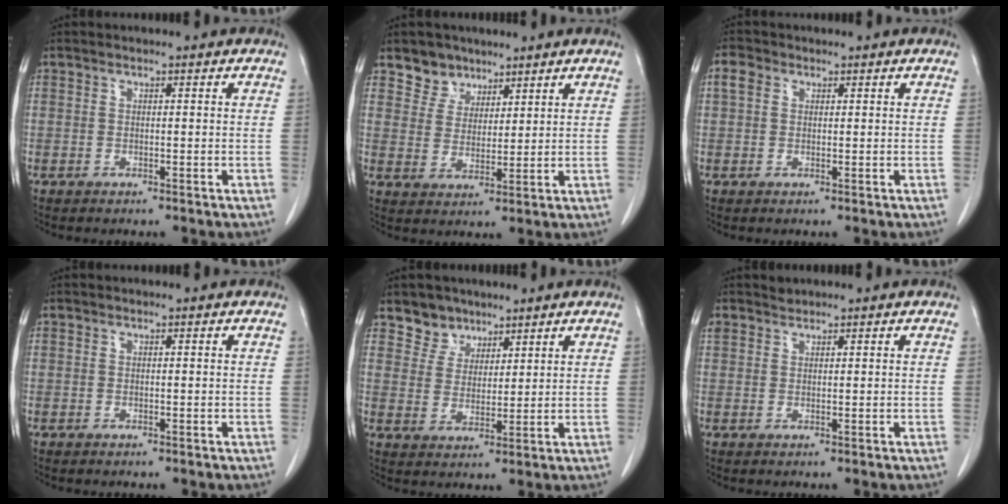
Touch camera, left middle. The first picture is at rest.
{"total": 5.1, "force": [3.8, 3.4, 0.2], "torque": [-0.004, 0.004, 0.072]}
{"total": 2.4, "force": [0.9, 1.9, 1.2], "torque": [-0.029, 0.015, 0.017]}
{"total": 0.0}
{"total": 4.9, "force": [3.7, 3.1, 0.1], "torque": [0.001, 0.002, 0.070]}
{"total": 1.7, "force": [1.5, 0.8, -0.1], "torque": [-0.002, 0.011, 0.028]}